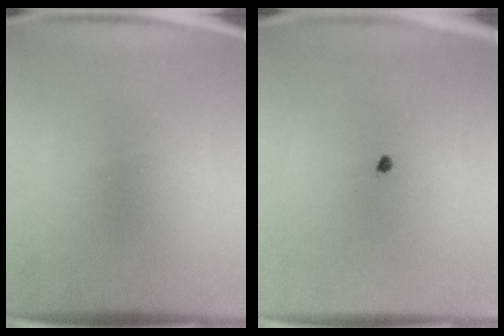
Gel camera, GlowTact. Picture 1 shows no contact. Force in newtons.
{"total": 0.7}